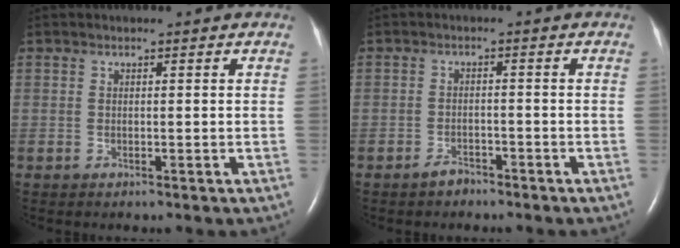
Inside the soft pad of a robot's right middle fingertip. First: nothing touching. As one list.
[{"total": 2.0, "force": [-1.7, 0.9, 0.5], "torque": [-0.016, 0.000, -0.027]}]